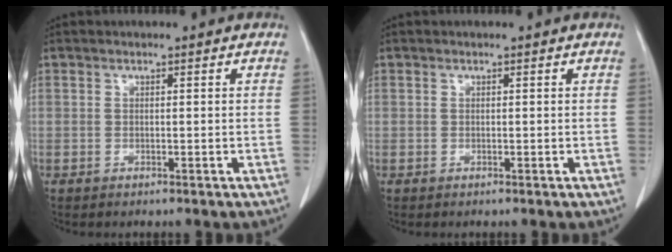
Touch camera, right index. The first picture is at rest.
{"total": 0.0}